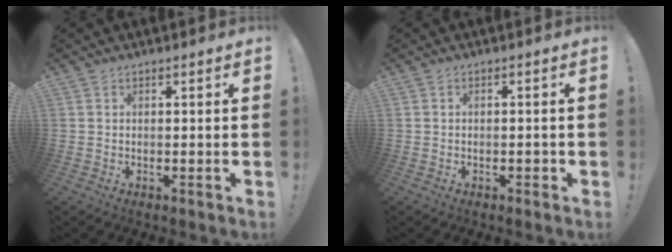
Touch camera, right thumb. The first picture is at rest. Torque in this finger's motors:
{"motor_torque": [0.35, 0.21, 0.19, -0.21, -0.01]}